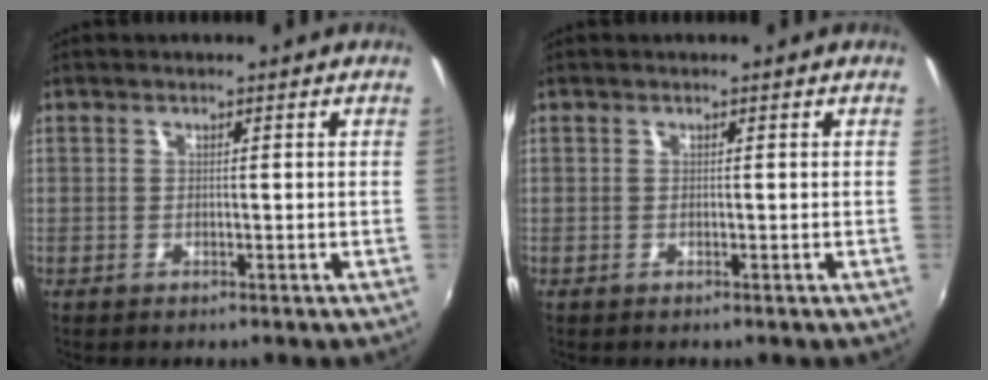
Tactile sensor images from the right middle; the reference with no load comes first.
{"total": 0.0}